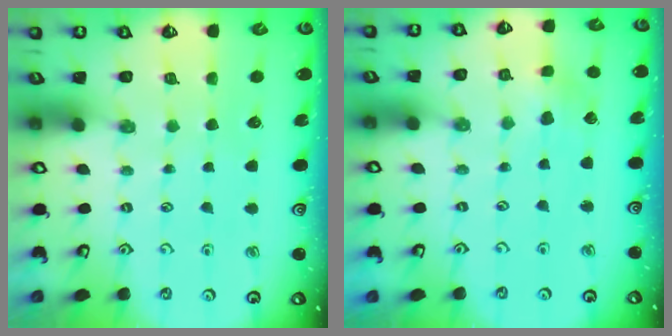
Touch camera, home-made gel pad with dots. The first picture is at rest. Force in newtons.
{"total": 3.3, "press": 3.3, "slide": 0.6}